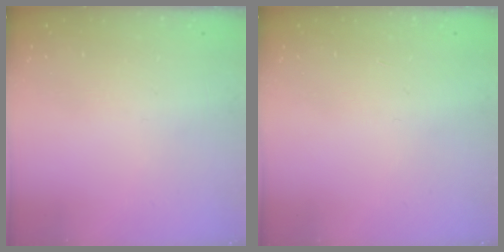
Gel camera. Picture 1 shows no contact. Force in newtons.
{"total": 0.0}